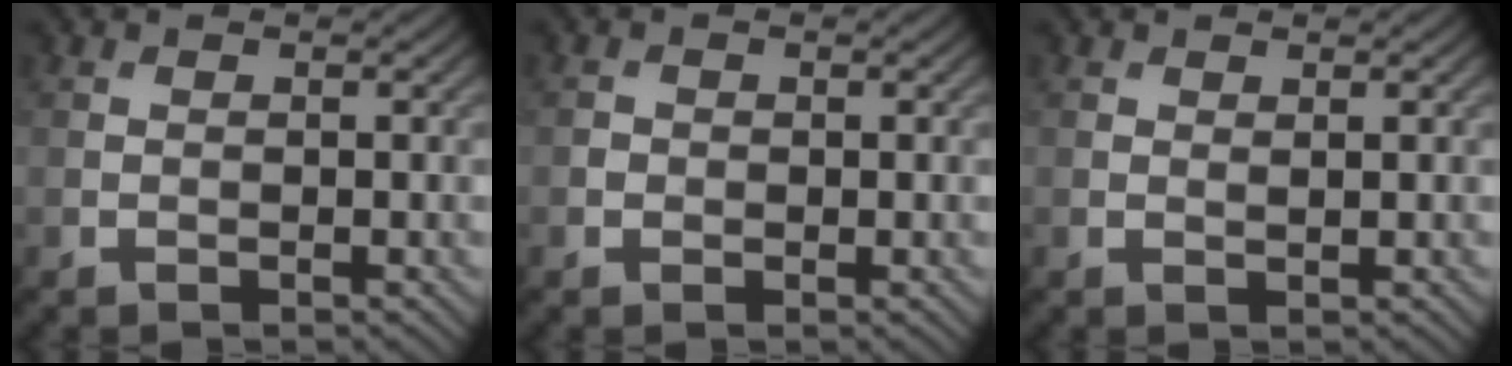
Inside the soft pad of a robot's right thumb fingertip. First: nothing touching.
{"total": 0.8, "force": [-0.2, 0.7, 0.1], "torque": [0.001, -0.005, -0.008]}
{"total": 0.6, "force": [0.5, 0.0, 0.2], "torque": [-0.004, -0.002, 0.009]}